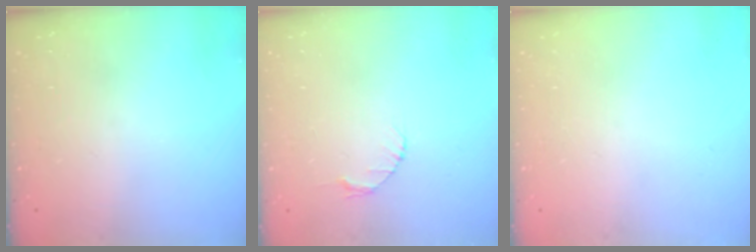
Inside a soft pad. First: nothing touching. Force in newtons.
{"total": 2.6, "press": 2.6, "slide": 0.3}
{"total": 0.0}